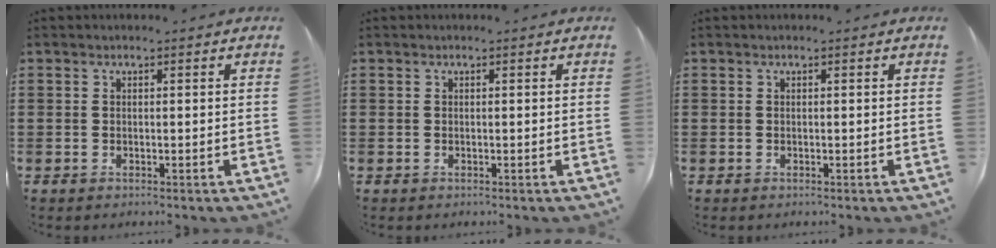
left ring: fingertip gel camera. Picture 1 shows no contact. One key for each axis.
{"total": 0.0}
{"total": 0.0}